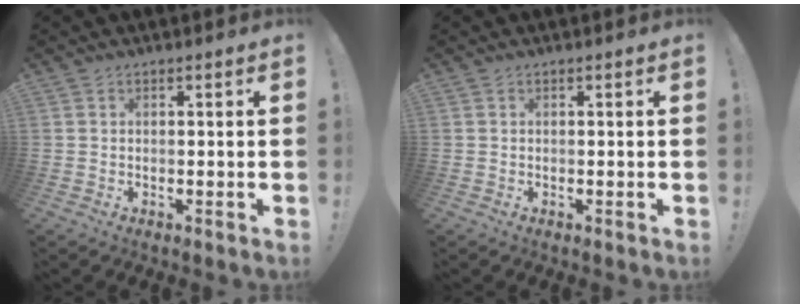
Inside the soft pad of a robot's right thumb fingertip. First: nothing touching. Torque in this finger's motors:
{"motor_torque": [0.00, 0.00, 0.00, 0.00, 0.00]}